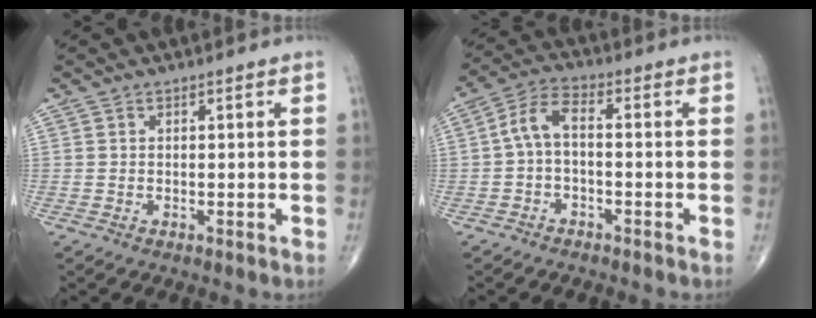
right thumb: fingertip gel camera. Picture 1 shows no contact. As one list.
[{"total": 5.8, "force": [-0.7, 2.7, 5.1], "torque": [-0.100, 0.028, -0.027]}]